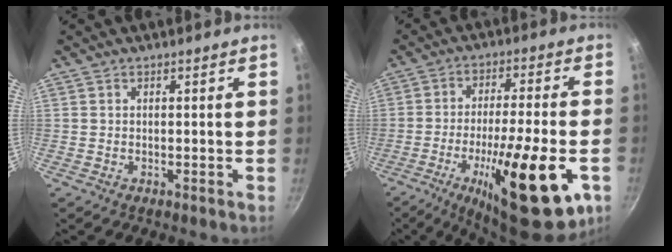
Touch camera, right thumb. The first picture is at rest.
{"total": 22.5, "force": [-8.4, 5.6, 20.1], "torque": [-0.293, 0.017, -0.127]}